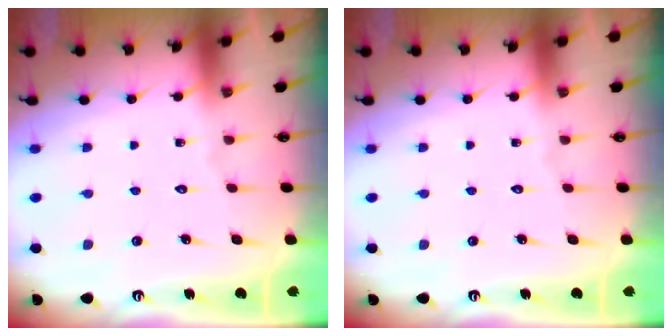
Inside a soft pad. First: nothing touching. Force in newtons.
{"total": 0.0}